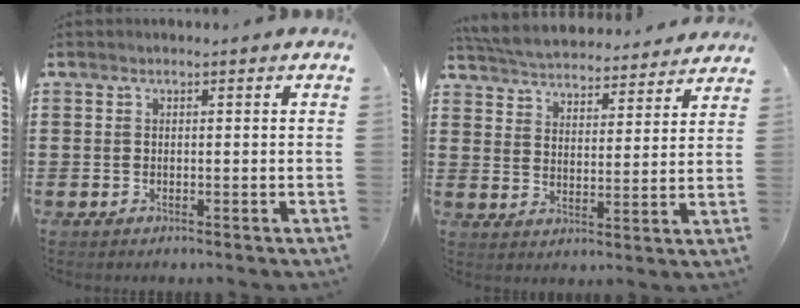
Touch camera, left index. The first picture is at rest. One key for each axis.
{"total": 5.0, "fx": 5.0, "fy": 0.1, "fz": 0.2, "tx": -0.033, "ty": -0.039, "tz": 0.084}